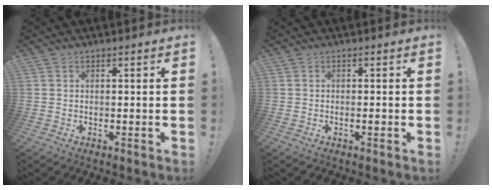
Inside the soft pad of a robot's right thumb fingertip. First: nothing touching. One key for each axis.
{"total": 0.9, "fx": -0.4, "fy": -0.3, "fz": 0.8, "tx": -0.012, "ty": -0.002, "tz": -0.006}